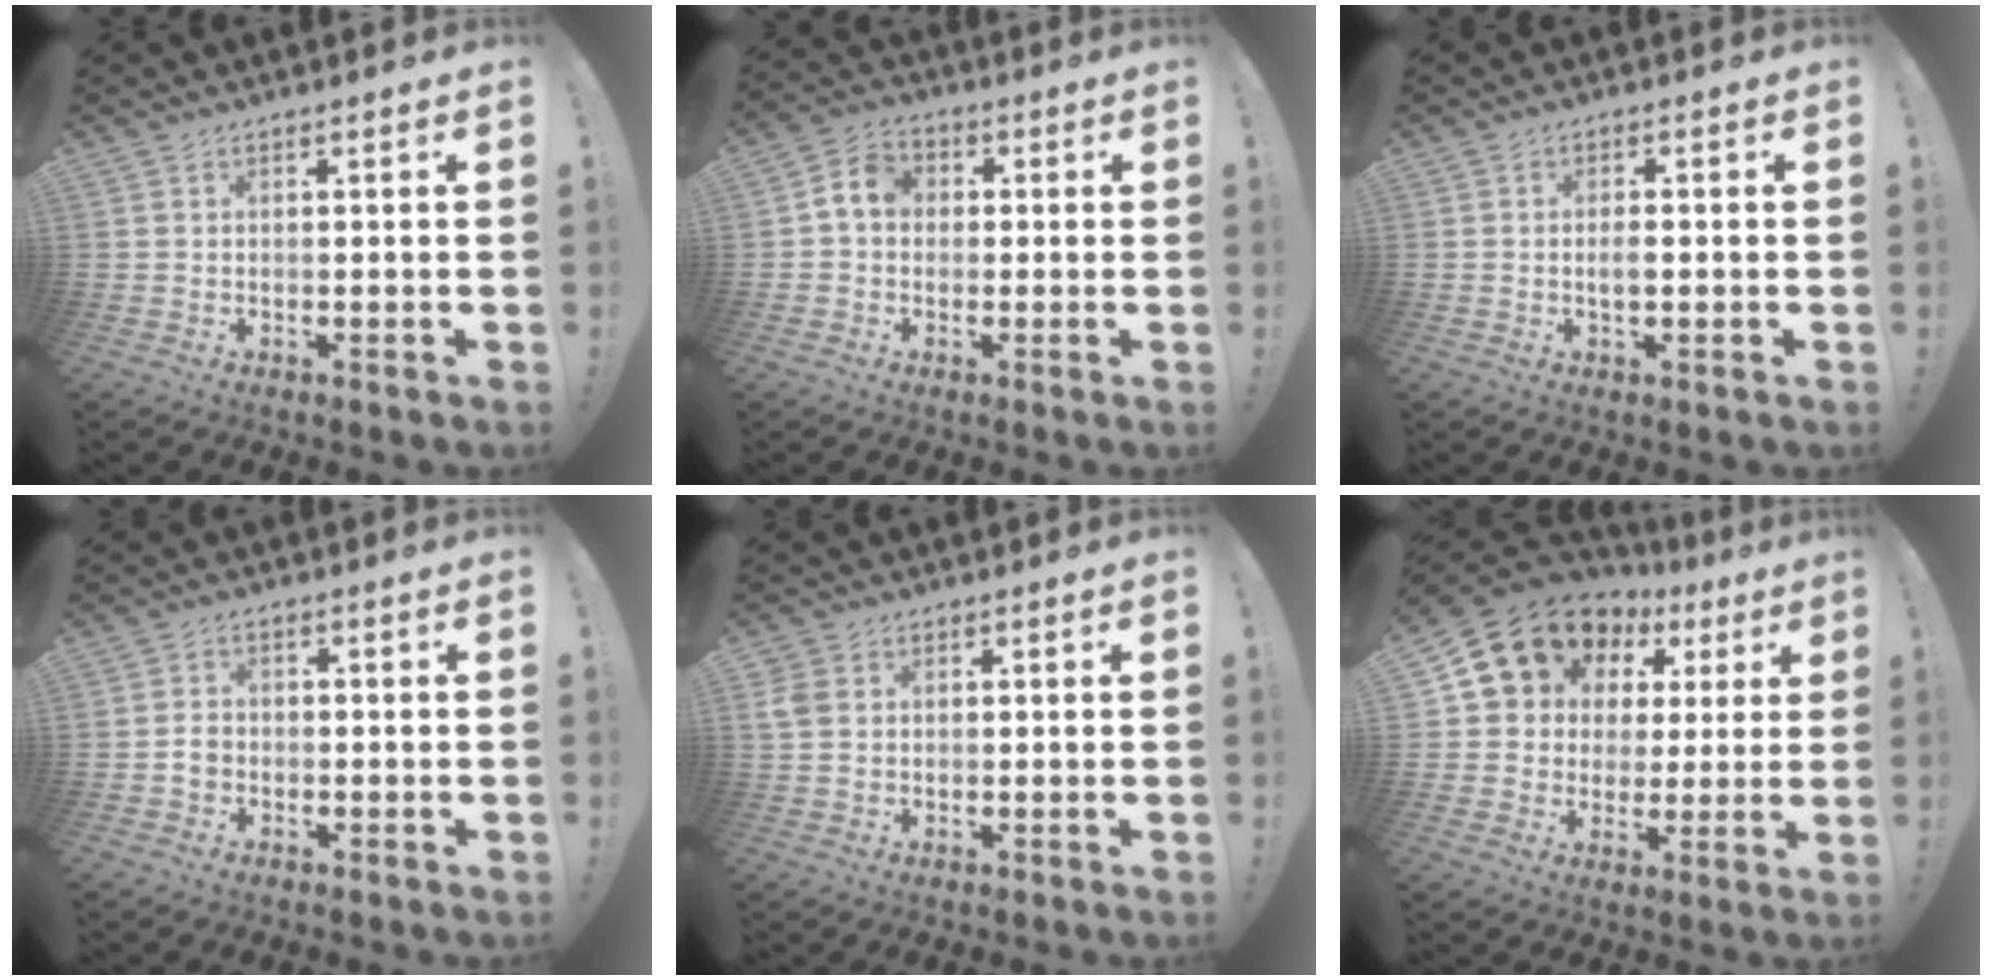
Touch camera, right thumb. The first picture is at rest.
{"total": 6.5, "force": [0.3, 5.3, 3.8], "torque": [-0.061, 0.019, 0.009]}
{"total": 2.6, "force": [-0.4, 1.0, 2.4], "torque": [-0.029, -0.001, -0.012]}
{"total": 2.7, "force": [-1.0, 2.1, 1.3], "torque": [-0.015, 0.008, -0.018]}
{"total": 4.9, "force": [1.1, 4.0, 2.7], "torque": [-0.045, 0.003, 0.022]}
{"total": 13.1, "force": [7.3, 10.1, 4.0], "torque": [-0.068, -0.049, 0.149]}